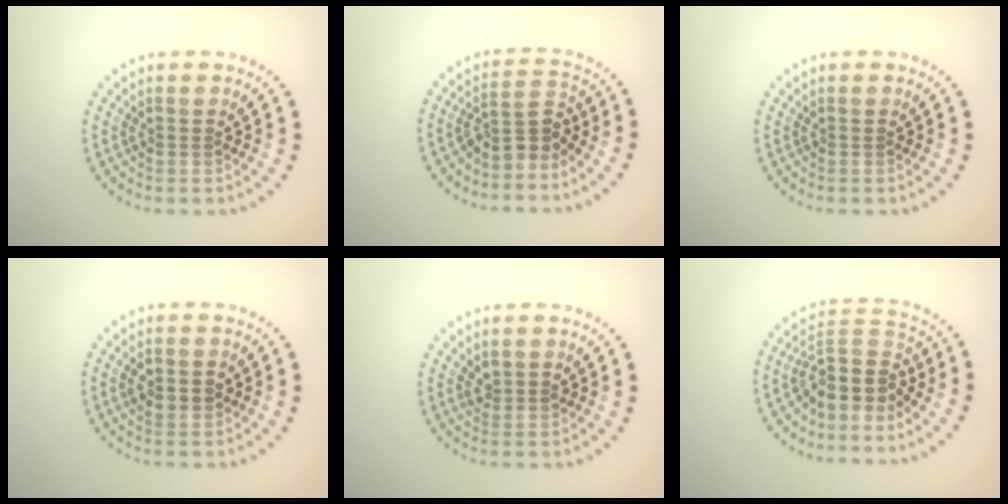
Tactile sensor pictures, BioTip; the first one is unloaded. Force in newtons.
{"total": 2.8, "press": 2.0, "slide": 1.9}
{"total": 0.0}
{"total": 2.0, "press": 2.0, "slide": 0.3}
{"total": 0.9, "press": 0.8, "slide": 0.5}
{"total": 4.1, "press": 3.2, "slide": 2.5}